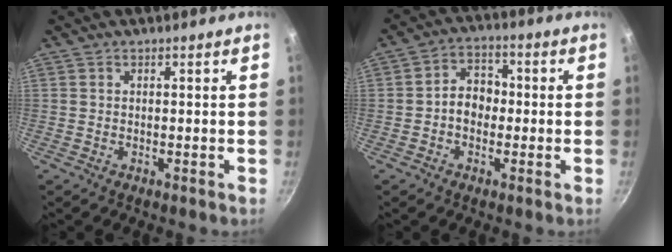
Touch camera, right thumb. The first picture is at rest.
{"total": 6.3, "force": [-0.8, 5.0, 3.7], "torque": [-0.026, 0.023, -0.021]}